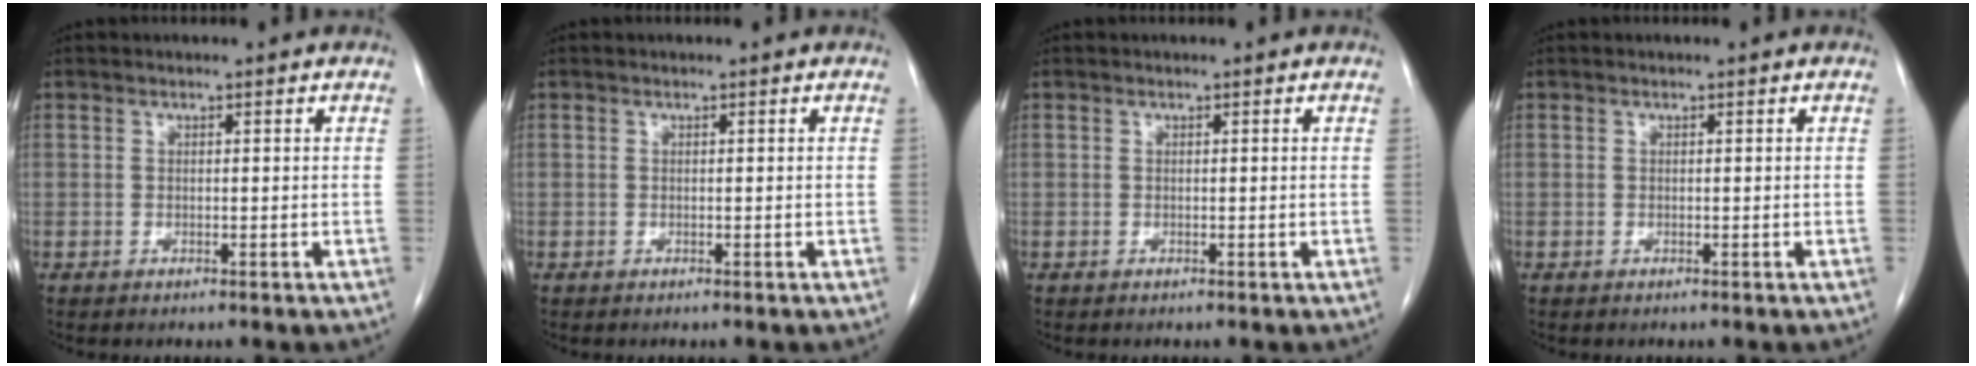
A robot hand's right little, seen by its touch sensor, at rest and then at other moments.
{"total": 0.0}
{"total": 0.0}
{"total": 0.0}